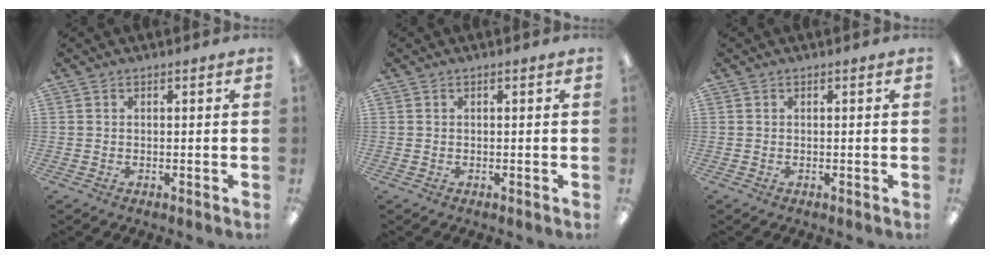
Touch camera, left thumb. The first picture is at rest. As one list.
[{"total": 0.0}, {"total": 0.0}]